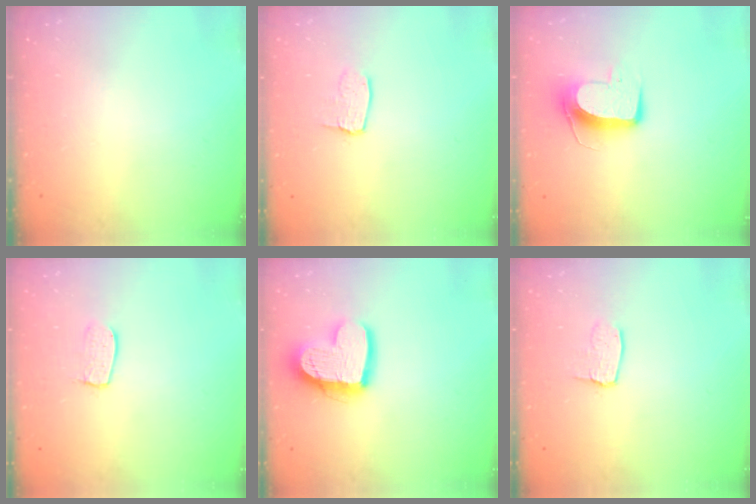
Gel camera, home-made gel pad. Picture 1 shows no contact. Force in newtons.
{"total": 3.0, "press": 3.0, "slide": 0.2}
{"total": 10.5, "press": 10.5, "slide": 0.4}
{"total": 6.7, "press": 6.7, "slide": 0.5}
{"total": 14.9, "press": 14.8, "slide": 1.4}
{"total": 3.0, "press": 3.0, "slide": 0.2}